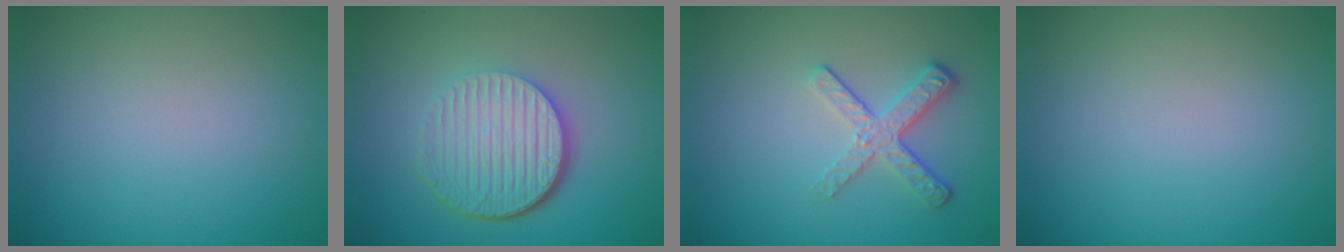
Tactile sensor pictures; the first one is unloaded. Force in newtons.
{"total": 6.3, "press": 4.2, "slide": 4.6}
{"total": 3.5, "press": 2.6, "slide": 2.4}
{"total": 0.0}